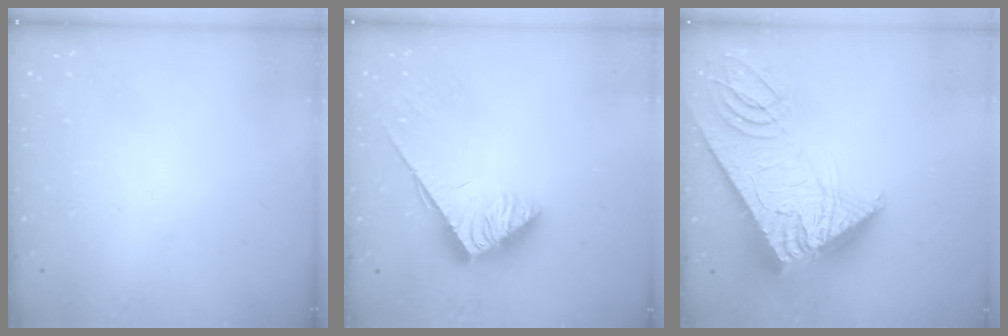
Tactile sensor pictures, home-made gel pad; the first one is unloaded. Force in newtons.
{"total": 3.9, "press": 3.8, "slide": 0.7}
{"total": 20.0, "press": 19.8, "slide": 2.3}